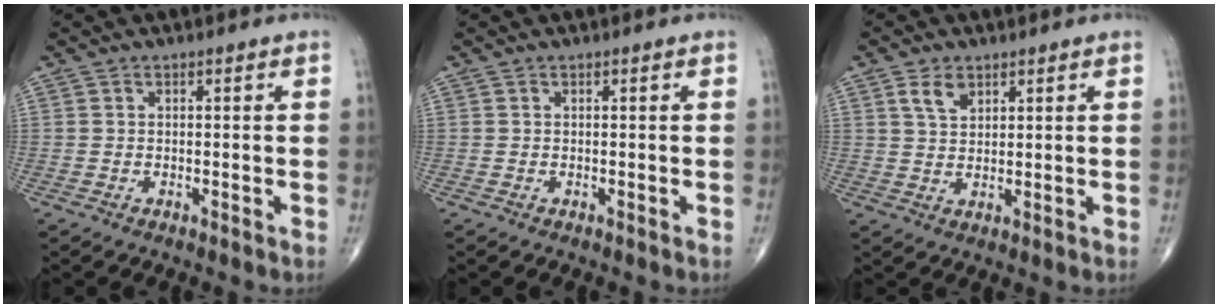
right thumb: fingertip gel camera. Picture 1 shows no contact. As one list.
[{"total": 0.0}, {"total": 4.1, "force": [2.3, 2.5, 2.4], "torque": [-0.035, -0.011, 0.046]}]